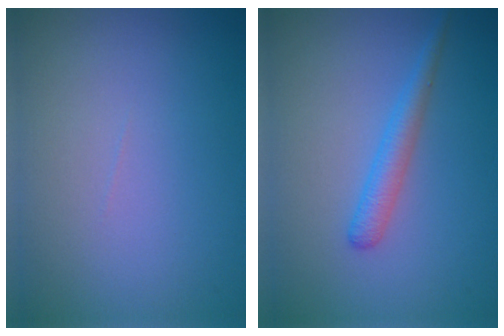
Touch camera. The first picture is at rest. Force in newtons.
{"total": 2.1, "press": 2.1, "slide": 0.1}